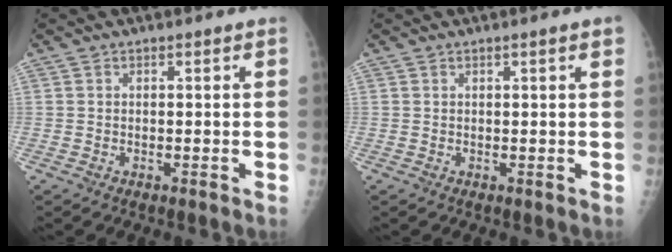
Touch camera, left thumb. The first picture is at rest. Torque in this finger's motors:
{"motor_torque": [-0.09, 0.01, -0.14, -0.06, 0.03]}